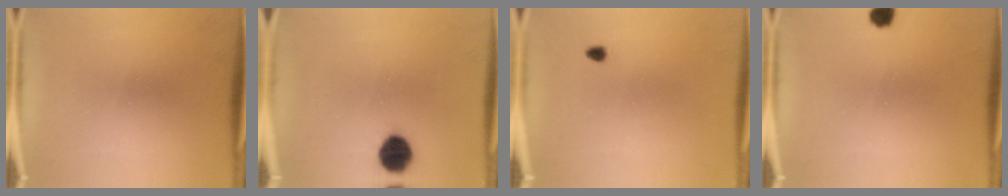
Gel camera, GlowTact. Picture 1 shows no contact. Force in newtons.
{"total": 7.6}
{"total": 1.0}
{"total": 2.4}